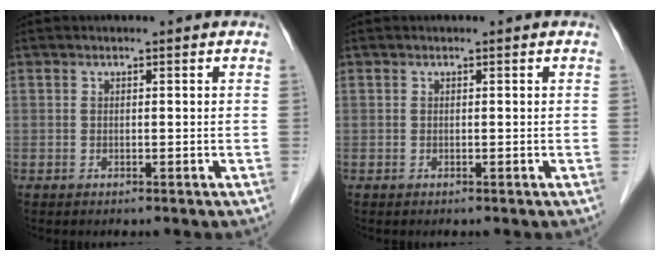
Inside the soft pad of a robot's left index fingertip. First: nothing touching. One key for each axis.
{"total": 0.0}